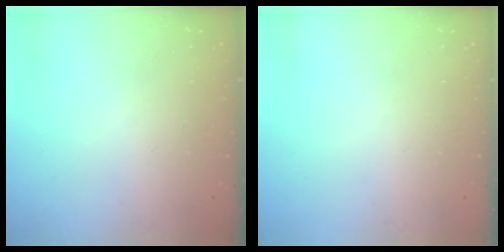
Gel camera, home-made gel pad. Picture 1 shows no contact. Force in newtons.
{"total": 0.0}